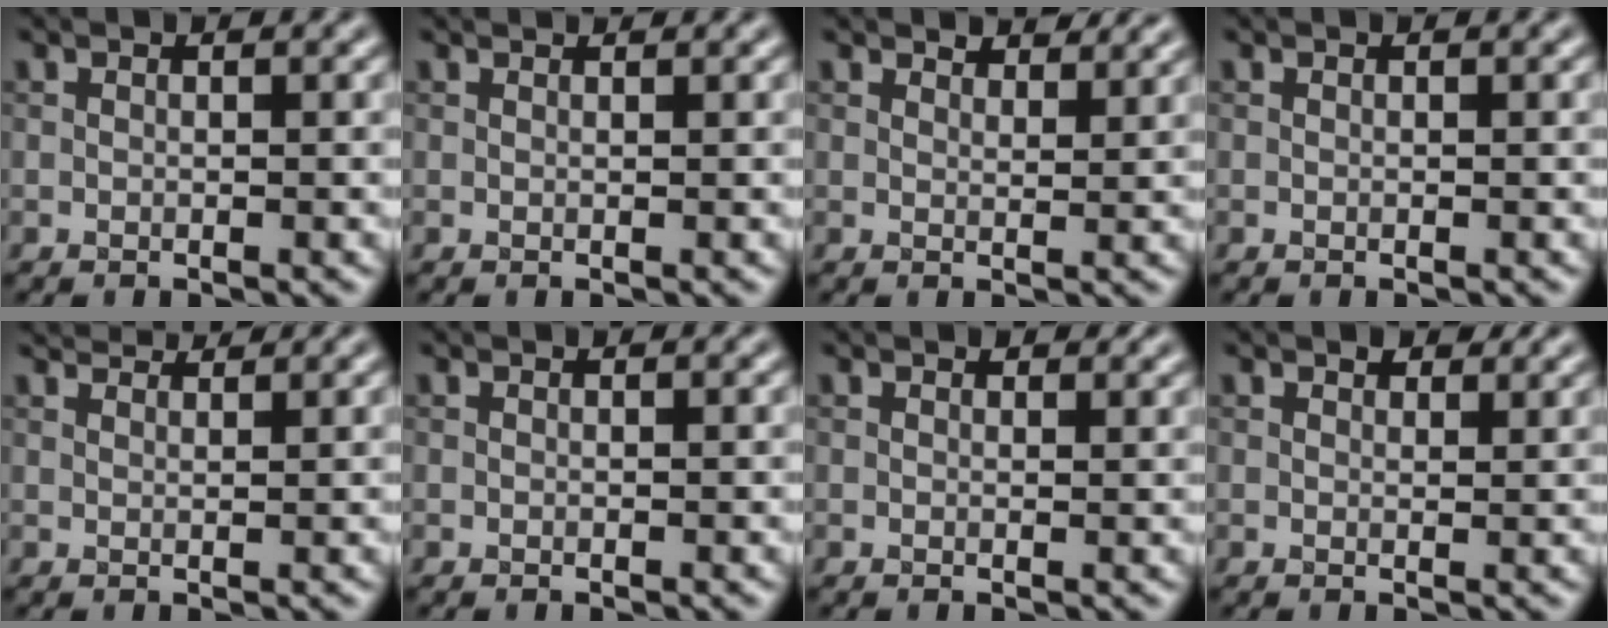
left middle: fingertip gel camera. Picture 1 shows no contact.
{"total": 1.2, "force": [1.2, 0.1, 0.3], "torque": [-0.014, -0.003, 0.009]}
{"total": 2.8, "force": [2.6, 0.6, 0.8], "torque": [-0.016, 0.000, 0.036]}
{"total": 0.0}
{"total": 3.4, "force": [3.1, 0.6, 1.3], "torque": [-0.017, 0.003, 0.035]}
{"total": 0.0}
{"total": 1.0, "force": [0.9, 0.4, 0.3], "torque": [-0.006, -0.002, 0.011]}
{"total": 1.5, "force": [1.2, 0.7, 0.6], "torque": [-0.009, -0.001, 0.019]}